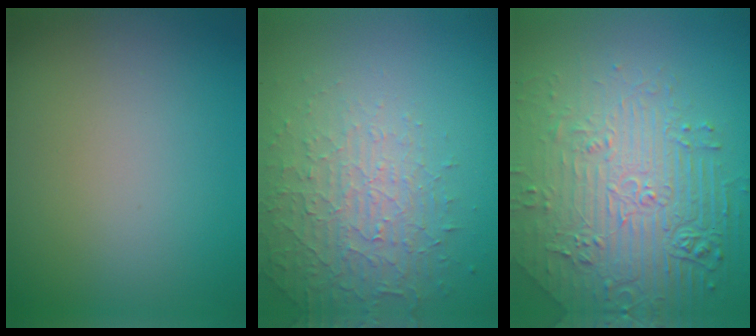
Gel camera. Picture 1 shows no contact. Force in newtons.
{"total": 4.5, "press": 3.1, "slide": 3.2}
{"total": 6.9, "press": 5.6, "slide": 4.0}